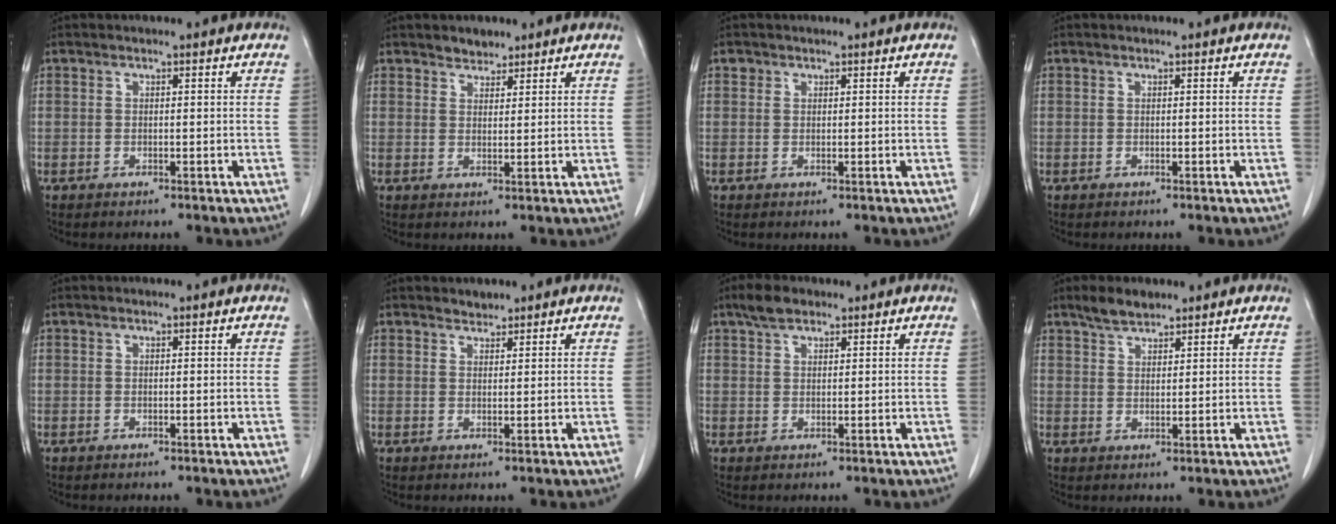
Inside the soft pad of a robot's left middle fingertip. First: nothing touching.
{"total": 2.3, "force": [2.0, 1.1, 0.3], "torque": [-0.005, -0.002, 0.032]}
{"total": 0.6, "force": [0.5, 0.5, 0.0], "torque": [0.003, 0.001, 0.007]}
{"total": 0.0}
{"total": 0.0}
{"total": 1.5, "force": [1.4, 0.5, 0.0], "torque": [-0.002, -0.002, 0.022]}
{"total": 3.1, "force": [2.3, 1.5, 1.5], "torque": [-0.032, 0.008, 0.042]}
{"total": 3.6, "force": [3.1, 1.3, 1.4], "torque": [-0.032, 0.004, 0.058]}